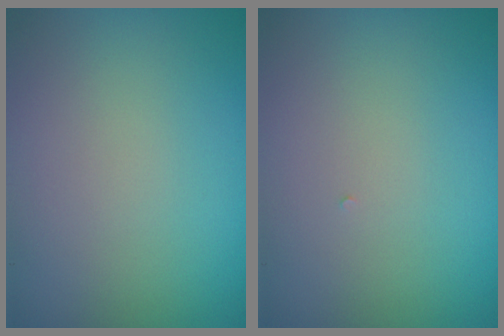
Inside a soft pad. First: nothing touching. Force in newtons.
{"total": 0.0}